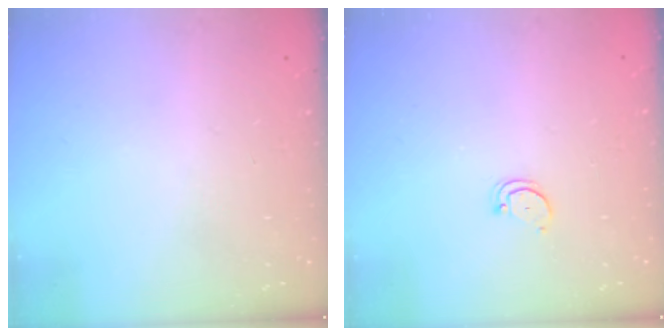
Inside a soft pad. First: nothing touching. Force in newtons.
{"total": 2.7, "press": 2.7, "slide": 0.2}